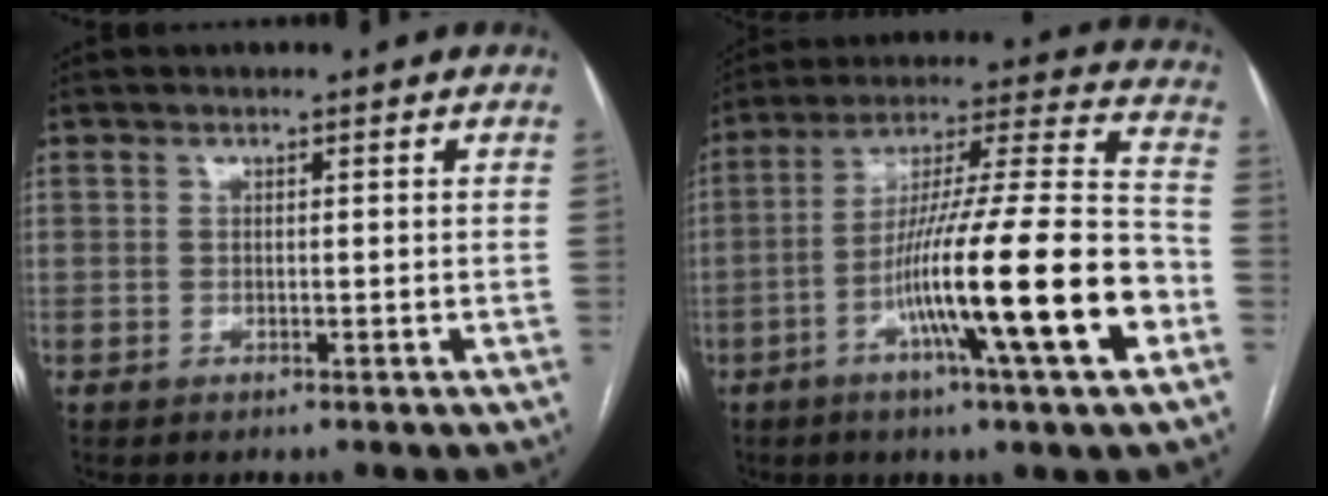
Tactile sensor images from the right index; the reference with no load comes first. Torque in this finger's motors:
{"motor_torque": [1.53, -0.61, 0.71, 0.21]}